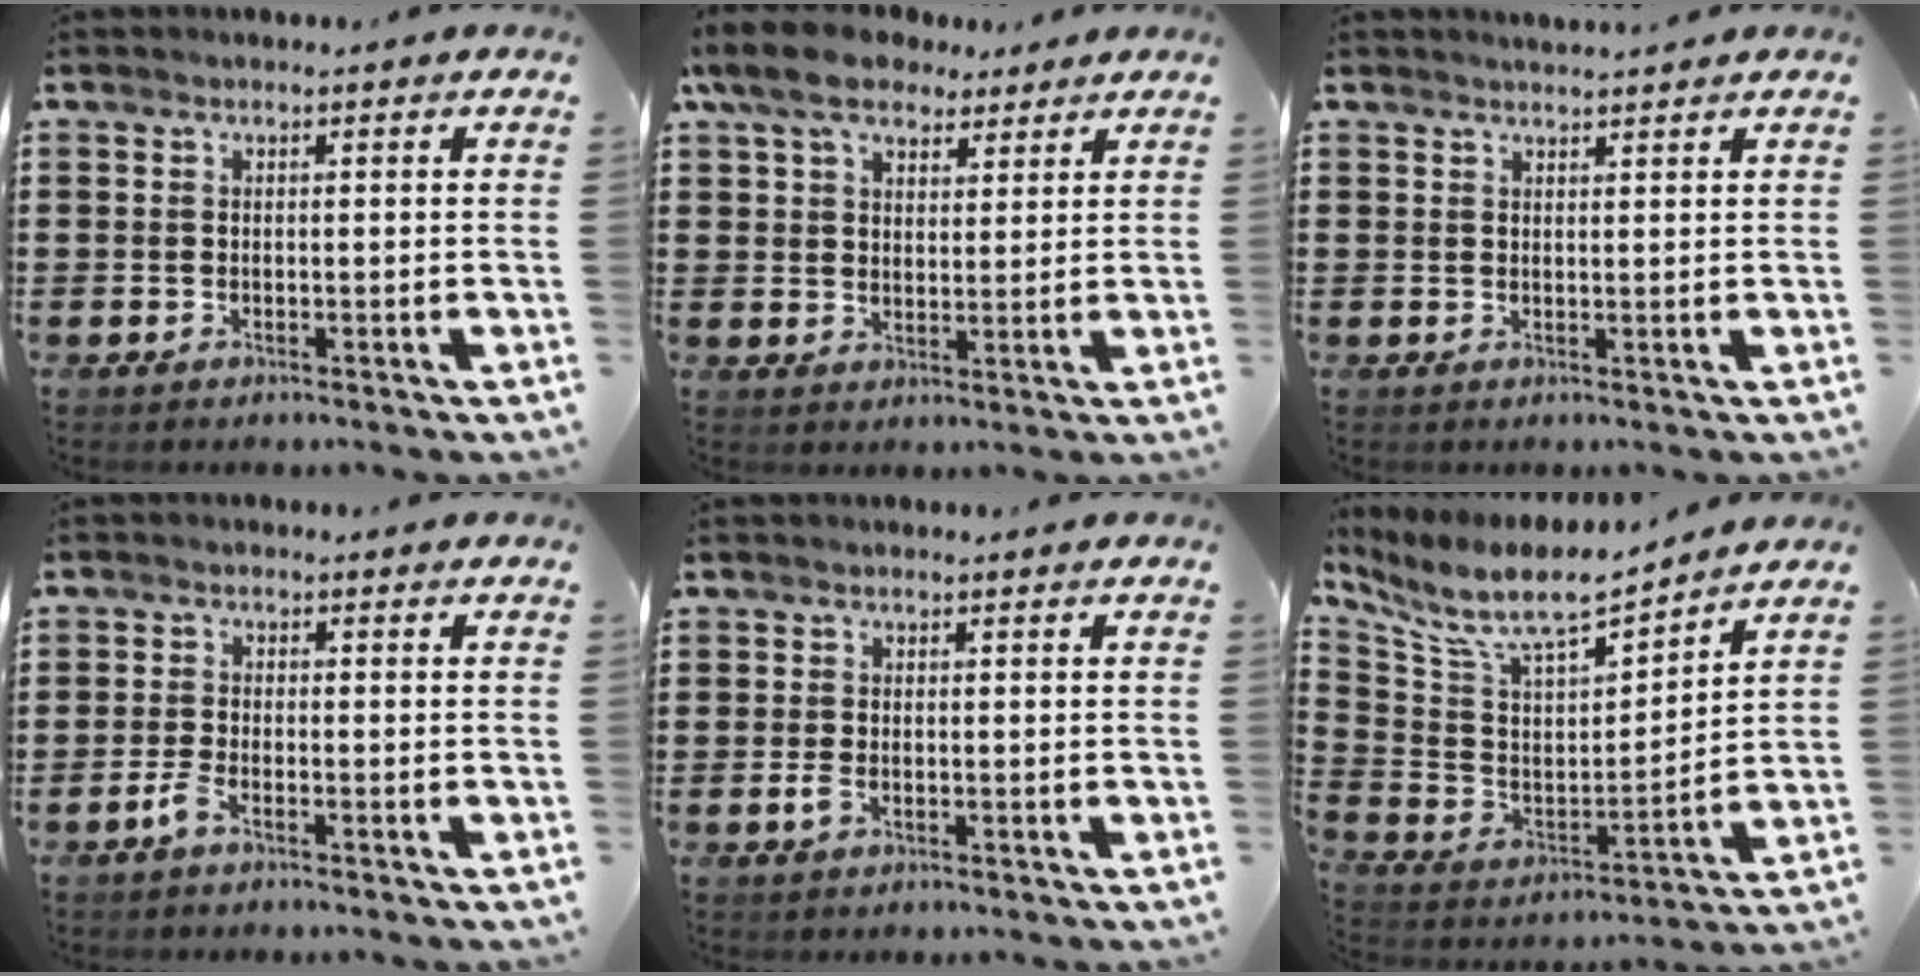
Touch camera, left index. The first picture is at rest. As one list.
[{"total": 8.2, "force": [6.2, 4.0, 3.7], "torque": [-0.087, -0.004, 0.115]}, {"total": 1.4, "force": [1.4, -0.1, 0.1], "torque": [-0.005, 0.003, 0.027]}, {"total": 2.0, "force": [-1.3, 0.4, 1.5], "torque": [-0.042, -0.004, -0.028]}, {"total": 1.7, "force": [-0.5, 0.8, 1.4], "torque": [-0.041, -0.008, -0.013]}, {"total": 9.3, "force": [7.8, 2.4, 4.5], "torque": [-0.123, -0.046, 0.133]}]